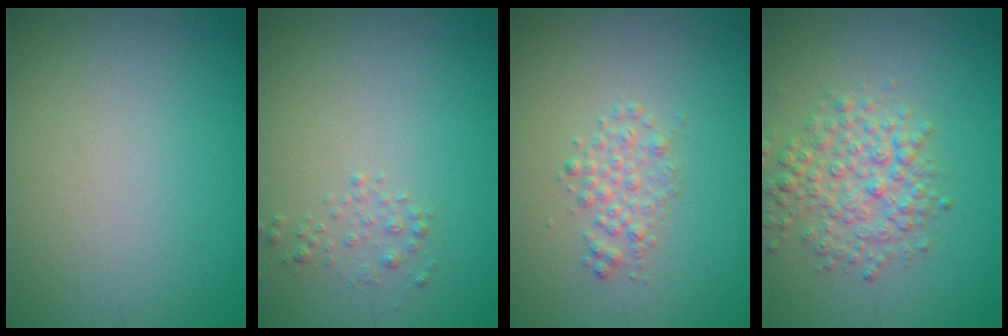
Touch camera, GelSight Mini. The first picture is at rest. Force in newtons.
{"total": 0.9, "press": 0.9, "slide": 0.0}
{"total": 1.7, "press": 1.7, "slide": 0.0}
{"total": 3.7, "press": 3.7, "slide": 0.1}